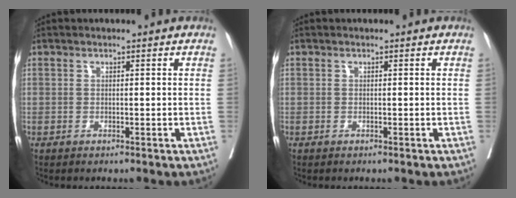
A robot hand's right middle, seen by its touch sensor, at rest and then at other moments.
{"total": 0.0}